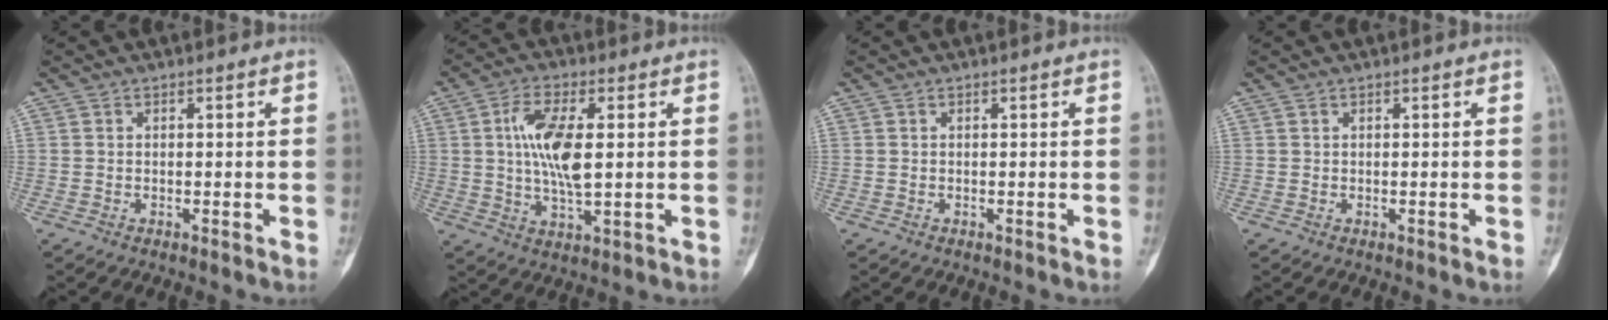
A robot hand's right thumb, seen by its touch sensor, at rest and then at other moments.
{"total": 10.3, "force": [1.4, 3.9, 9.4], "torque": [-0.183, -0.008, 0.024]}
{"total": 0.0}
{"total": 0.0}